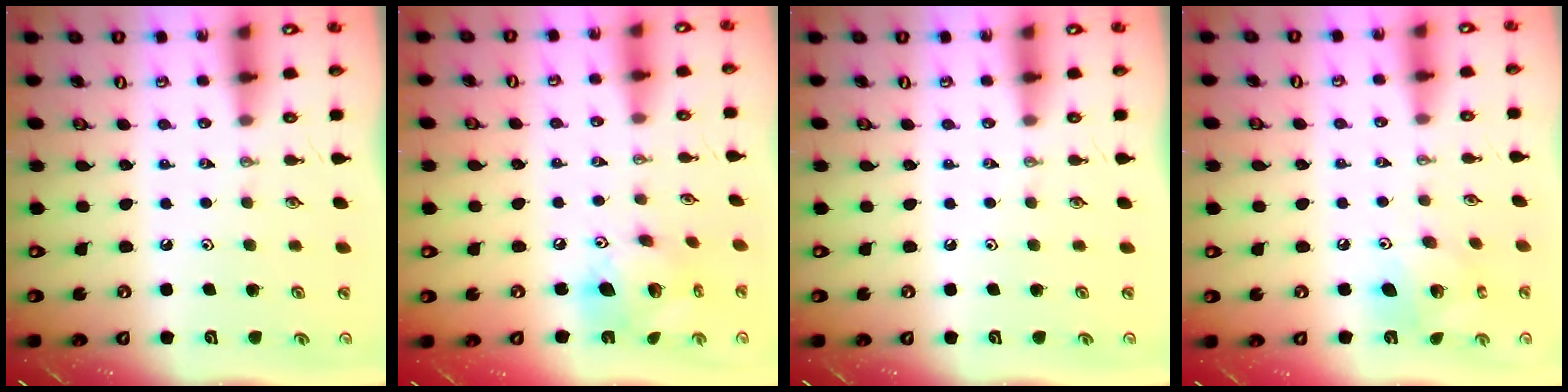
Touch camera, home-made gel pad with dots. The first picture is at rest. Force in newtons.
{"total": 13.5, "press": 13.5, "slide": 0.9}
{"total": 0.0}
{"total": 10.1, "press": 10.1, "slide": 0.5}